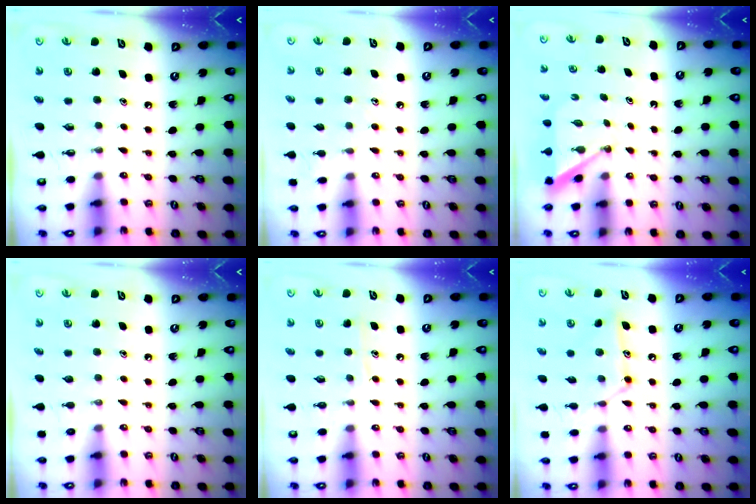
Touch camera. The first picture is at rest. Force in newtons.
{"total": 6.8, "press": 6.7, "slide": 0.7}
{"total": 2.9, "press": 2.9, "slide": 0.2}
{"total": 0.0}
{"total": 6.6, "press": 6.5, "slide": 0.7}
{"total": 12.1, "press": 12.1, "slide": 0.6}